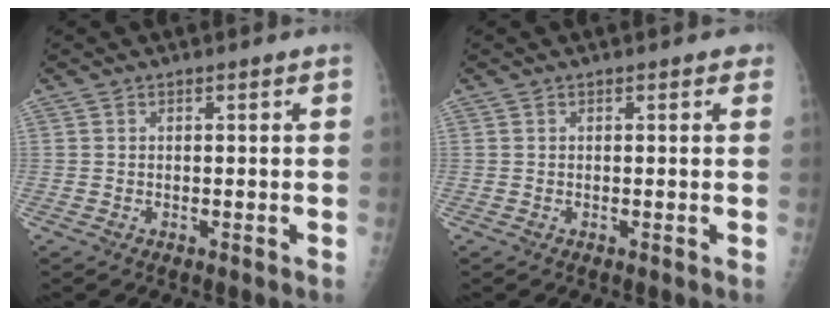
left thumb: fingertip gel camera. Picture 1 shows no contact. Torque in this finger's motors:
{"motor_torque": [0.05, 0.17, 0.13, 0.03, 0.00]}